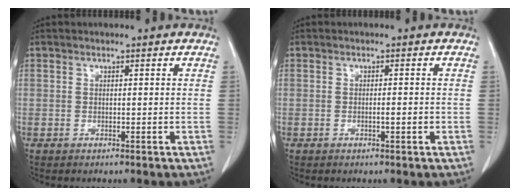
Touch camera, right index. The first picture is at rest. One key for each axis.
{"total": 1.2, "fx": -0.4, "fy": 0.2, "fz": 1.1, "tx": -0.022, "ty": 0.001, "tz": -0.004}